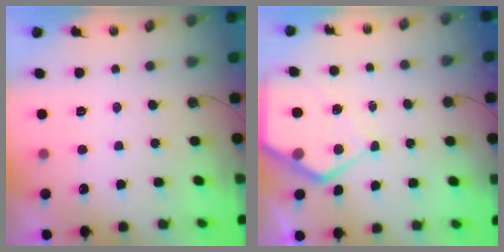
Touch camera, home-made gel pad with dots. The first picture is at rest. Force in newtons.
{"total": 8.9, "press": 8.9, "slide": 1.1}